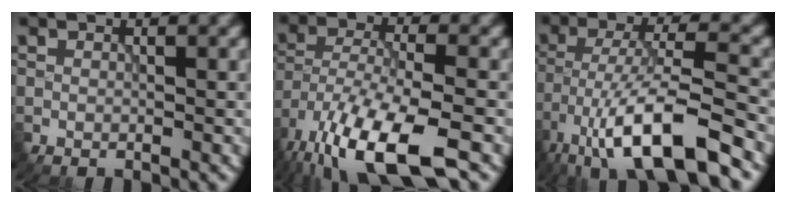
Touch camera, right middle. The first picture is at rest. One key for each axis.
{"total": 11.7, "fx": -7.5, "fy": 3.6, "fz": 8.3, "tx": -0.175, "ty": -0.022, "tz": -0.136}
{"total": 11.8, "fx": -7.3, "fy": 2.6, "fz": 8.9, "tx": -0.153, "ty": 0.008, "tz": -0.131}